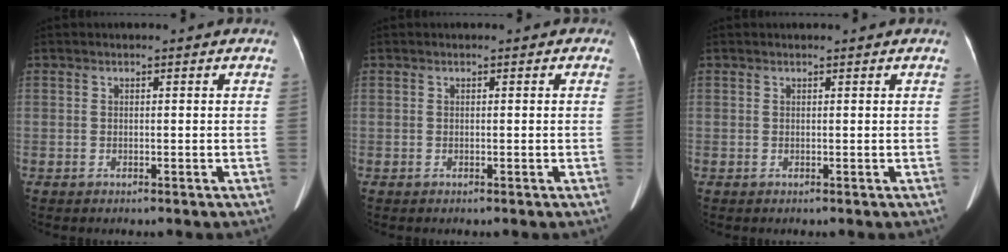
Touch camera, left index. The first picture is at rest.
{"total": 0.0}
{"total": 0.7, "force": [0.7, 0.0, 0.2], "torque": [-0.004, 0.011, 0.013]}